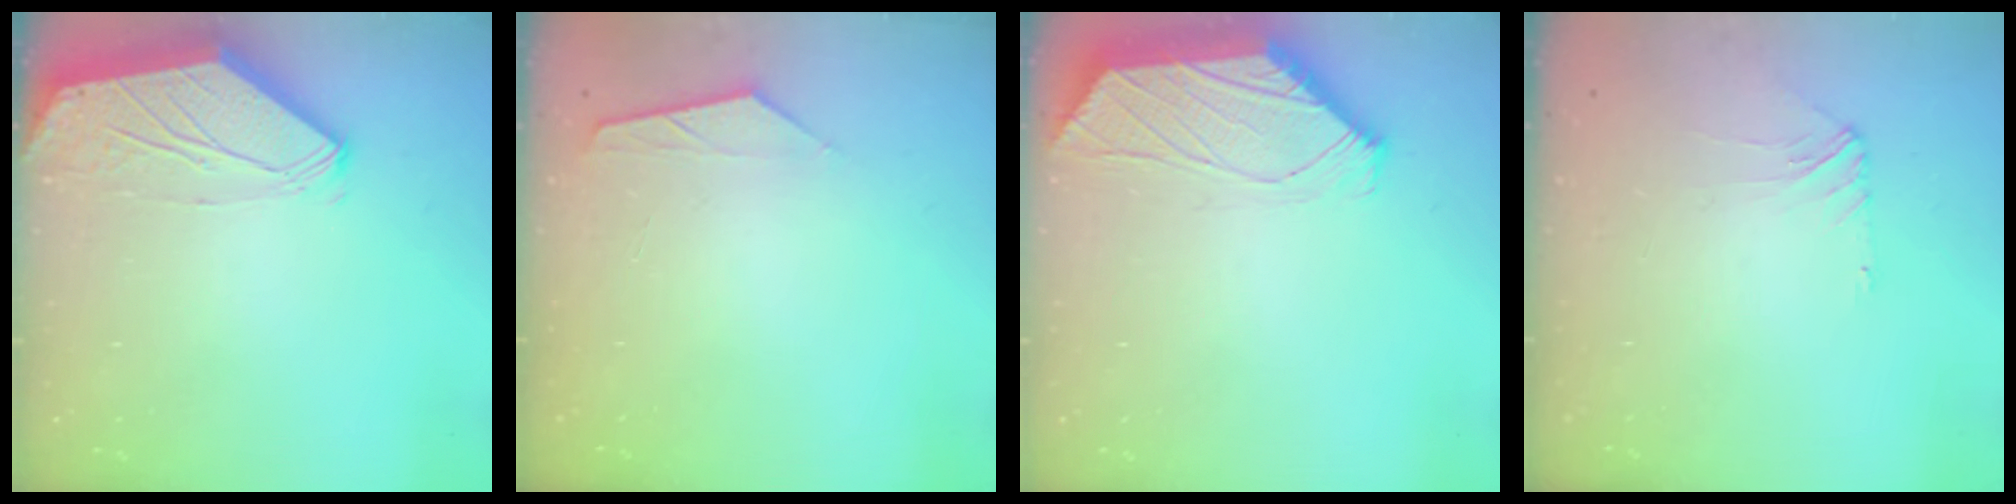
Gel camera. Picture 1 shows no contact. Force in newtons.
{"total": 1.5, "press": 1.5, "slide": 0.3}
{"total": 2.1, "press": 2.1, "slide": 0.5}
{"total": 2.8, "press": 2.7, "slide": 0.5}